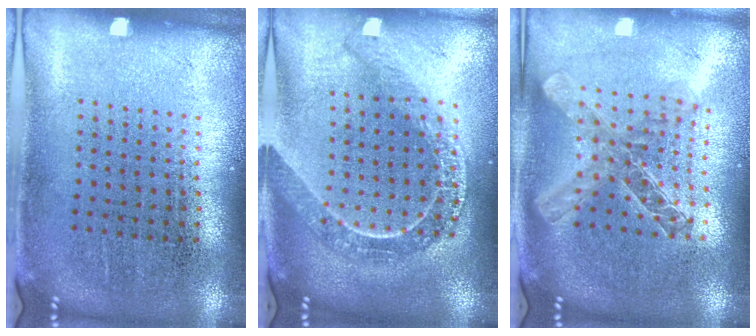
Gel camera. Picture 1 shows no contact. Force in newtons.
{"total": 2.2, "press": 1.9, "slide": 1.1}
{"total": 2.0, "press": 1.7, "slide": 1.1}